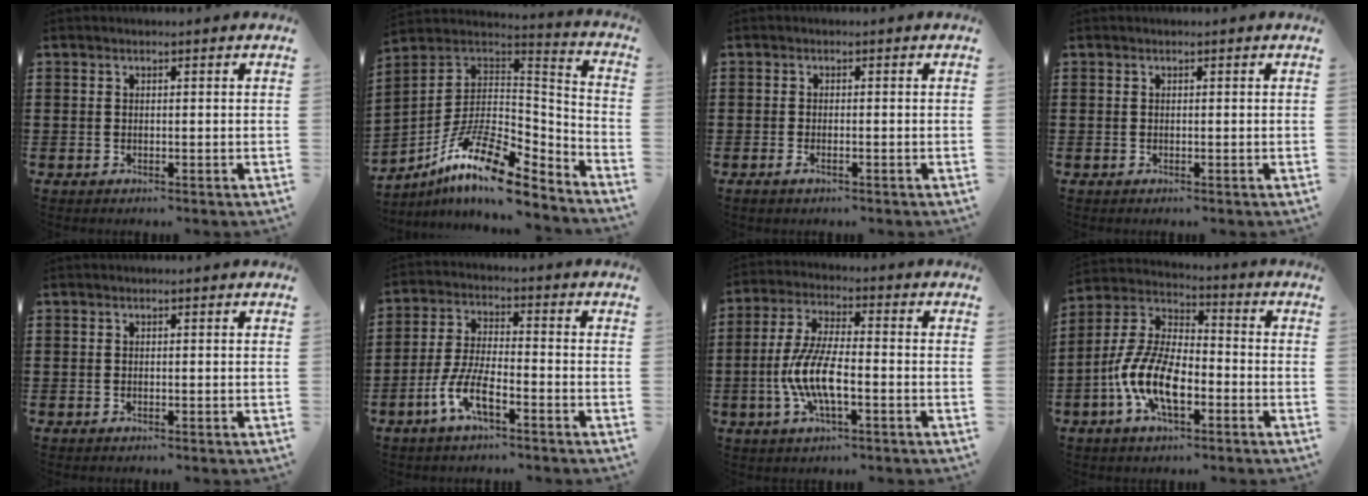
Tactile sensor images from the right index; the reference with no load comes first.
{"total": 15.5, "force": [-9.5, 4.9, 11.3], "torque": [-0.225, 0.015, -0.171]}
{"total": 1.0, "force": [-0.5, 0.1, 0.9], "torque": [-0.019, -0.006, -0.007]}
{"total": 0.0}
{"total": 0.0}
{"total": 7.0, "force": [-4.1, 1.8, 5.4], "torque": [-0.136, -0.011, -0.083]}
{"total": 8.7, "force": [-2.7, 2.2, 8.0], "torque": [-0.182, -0.015, -0.056]}
{"total": 10.6, "force": [-4.3, 4.7, 8.5], "torque": [-0.212, -0.008, -0.086]}